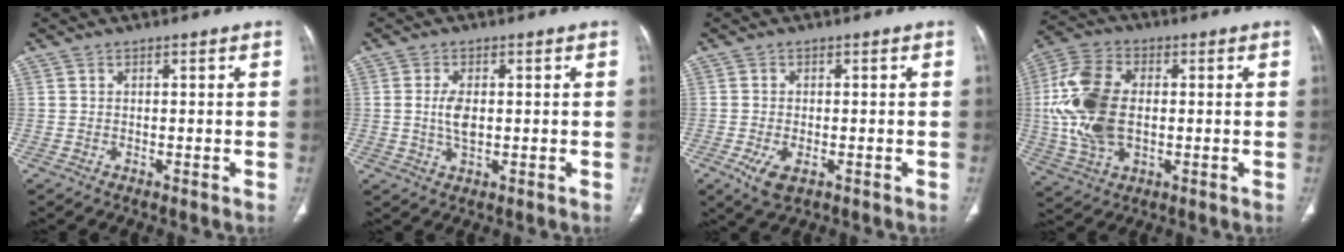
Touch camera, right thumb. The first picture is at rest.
{"total": 4.2, "force": [0.1, 2.1, 3.6], "torque": [-0.075, -0.001, 0.005]}
{"total": 4.7, "force": [-1.8, 2.3, 3.6], "torque": [-0.074, -0.007, -0.026]}
{"total": 15.6, "force": [0.3, 9.6, 12.3], "torque": [-0.264, 0.009, 0.007]}